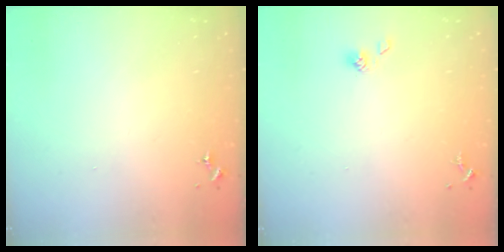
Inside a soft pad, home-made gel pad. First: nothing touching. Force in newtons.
{"total": 4.4, "press": 3.7, "slide": 2.4}